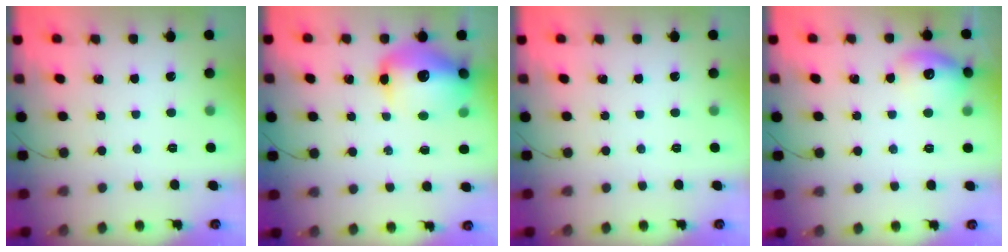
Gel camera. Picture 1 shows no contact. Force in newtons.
{"total": 15.6, "press": 15.0, "slide": 4.2}
{"total": 0.0}
{"total": 12.2, "press": 12.2, "slide": 1.1}